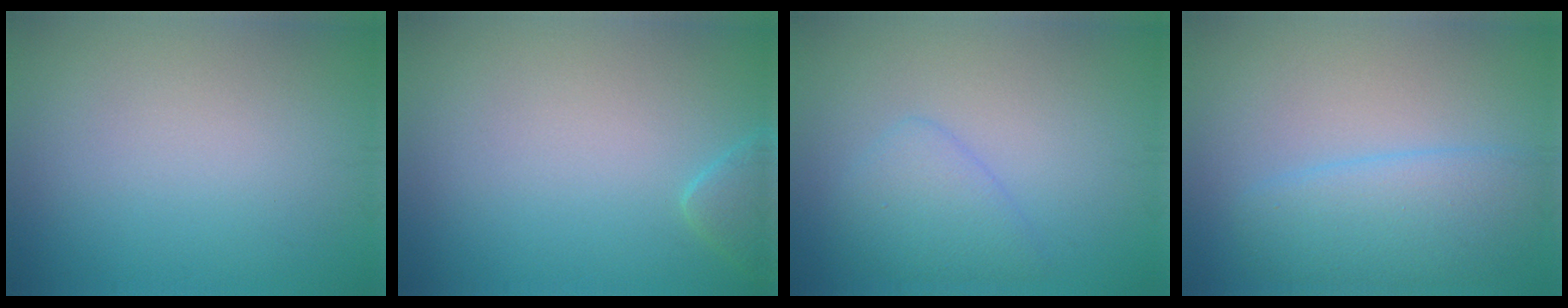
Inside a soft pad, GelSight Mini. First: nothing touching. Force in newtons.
{"total": 1.9, "press": 1.9, "slide": 0.2}
{"total": 2.6, "press": 2.6, "slide": 0.0}
{"total": 4.3, "press": 4.3, "slide": 0.1}